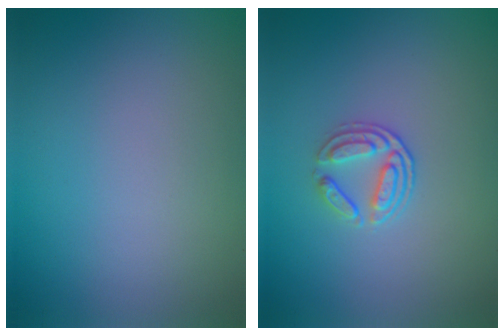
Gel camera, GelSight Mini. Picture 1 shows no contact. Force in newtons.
{"total": 2.4, "press": 1.9, "slide": 1.5}